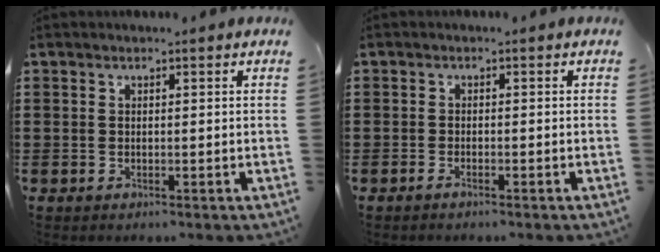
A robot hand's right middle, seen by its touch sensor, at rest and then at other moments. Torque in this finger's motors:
{"motor_torque": [-0.33, 0.42, -0.04, -0.01]}